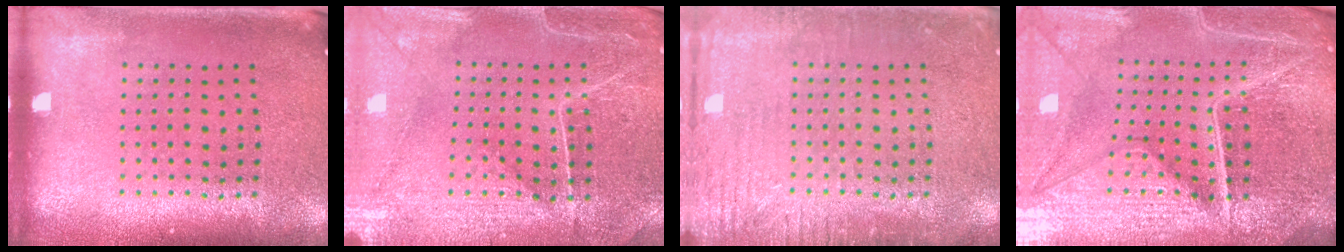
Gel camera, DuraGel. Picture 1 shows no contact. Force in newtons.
{"total": 1.1, "press": 1.0, "slide": 0.4}
{"total": 3.0, "press": 3.0, "slide": 0.3}
{"total": 6.5, "press": 5.8, "slide": 3.0}